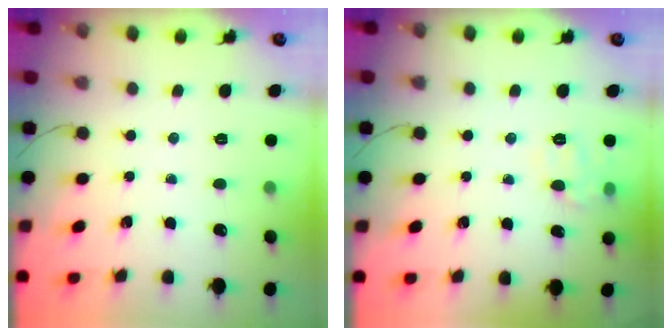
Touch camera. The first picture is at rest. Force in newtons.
{"total": 7.5, "press": 7.5, "slide": 0.6}